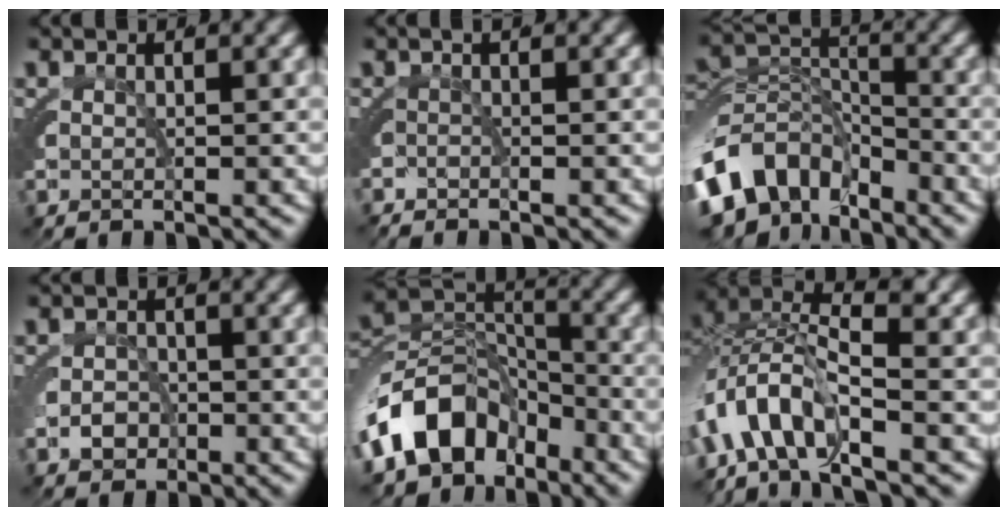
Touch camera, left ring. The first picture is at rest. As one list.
[{"total": 0.9, "force": [-0.9, 0.0, 0.1], "torque": [0.005, 0.006, -0.023]}, {"total": 10.5, "force": [-4.8, 7.6, 5.3], "torque": [-0.097, -0.038, -0.073]}, {"total": 1.5, "force": [-0.9, 1.2, 0.3], "torque": [0.012, 0.002, -0.018]}, {"total": 8.4, "force": [-4.0, 5.6, 4.9], "torque": [-0.075, -0.011, -0.065]}, {"total": 7.3, "force": [-1.5, 4.8, 5.4], "torque": [-0.141, -0.022, -0.019]}]